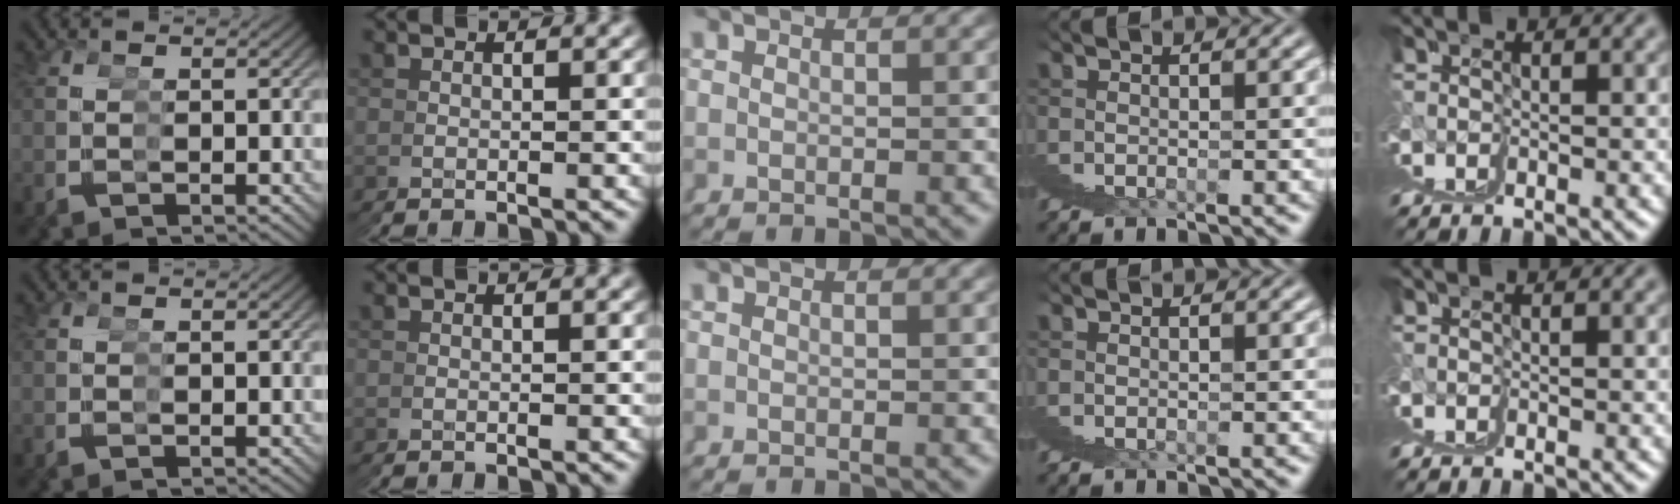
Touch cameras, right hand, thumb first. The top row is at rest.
{}